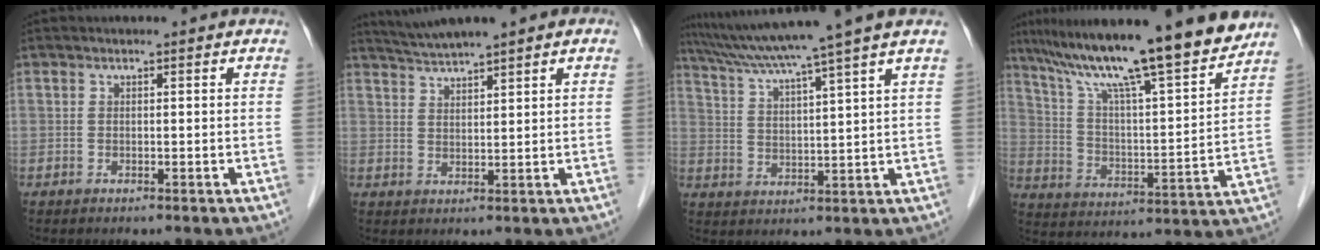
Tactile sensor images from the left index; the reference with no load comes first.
{"total": 5.6, "force": [4.7, 0.0, 3.1], "torque": [-0.063, 0.029, 0.087]}
{"total": 13.1, "force": [10.6, -2.4, 7.4], "torque": [-0.127, 0.004, 0.163]}
{"total": 18.5, "force": [15.0, -0.4, 10.8], "torque": [-0.176, 0.016, 0.235]}